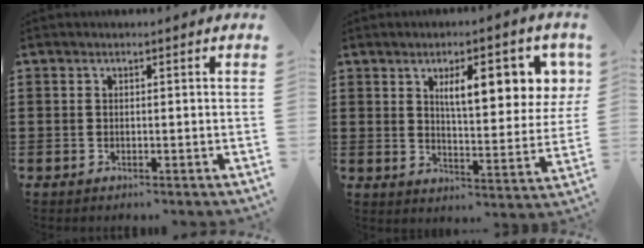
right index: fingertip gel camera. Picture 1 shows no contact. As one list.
[{"total": 9.3, "force": [4.1, 3.1, 7.8], "torque": [-0.128, -0.004, 0.064]}]